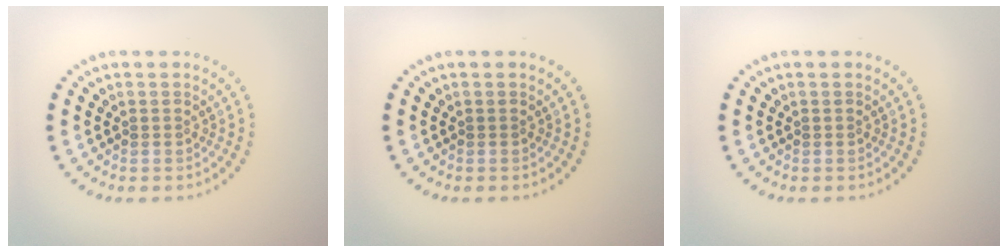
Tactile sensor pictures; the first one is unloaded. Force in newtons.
{"total": 0.0}
{"total": 0.0}